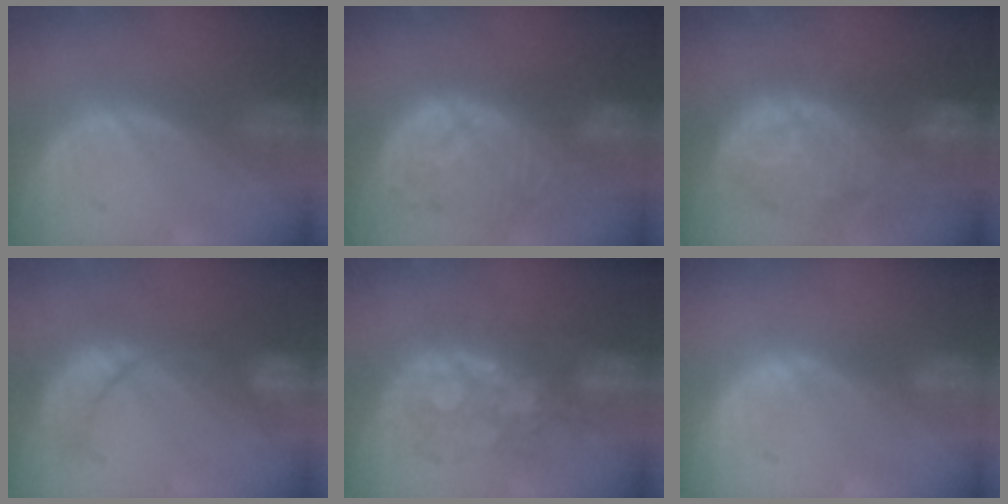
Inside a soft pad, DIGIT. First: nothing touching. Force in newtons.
{"total": 11.1, "press": 9.7, "slide": 5.3}
{"total": 12.4, "press": 11.1, "slide": 5.6}
{"total": 8.6, "press": 7.8, "slide": 3.5}
{"total": 7.9, "press": 7.9, "slide": 0.0}
{"total": 1.3, "press": 1.1, "slide": 0.8}